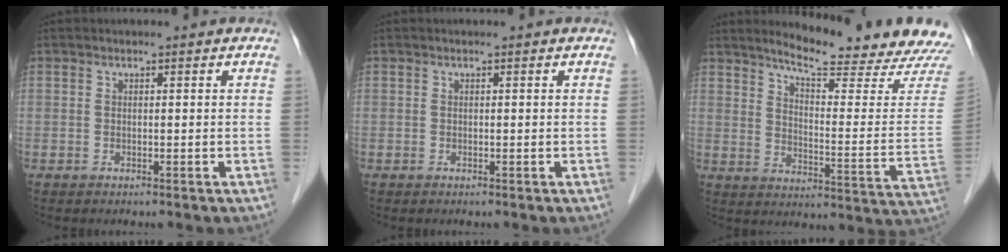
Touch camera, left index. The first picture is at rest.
{"total": 0.0}
{"total": 18.0, "force": [16.6, -0.5, 7.0], "torque": [-0.107, -0.090, 0.210]}